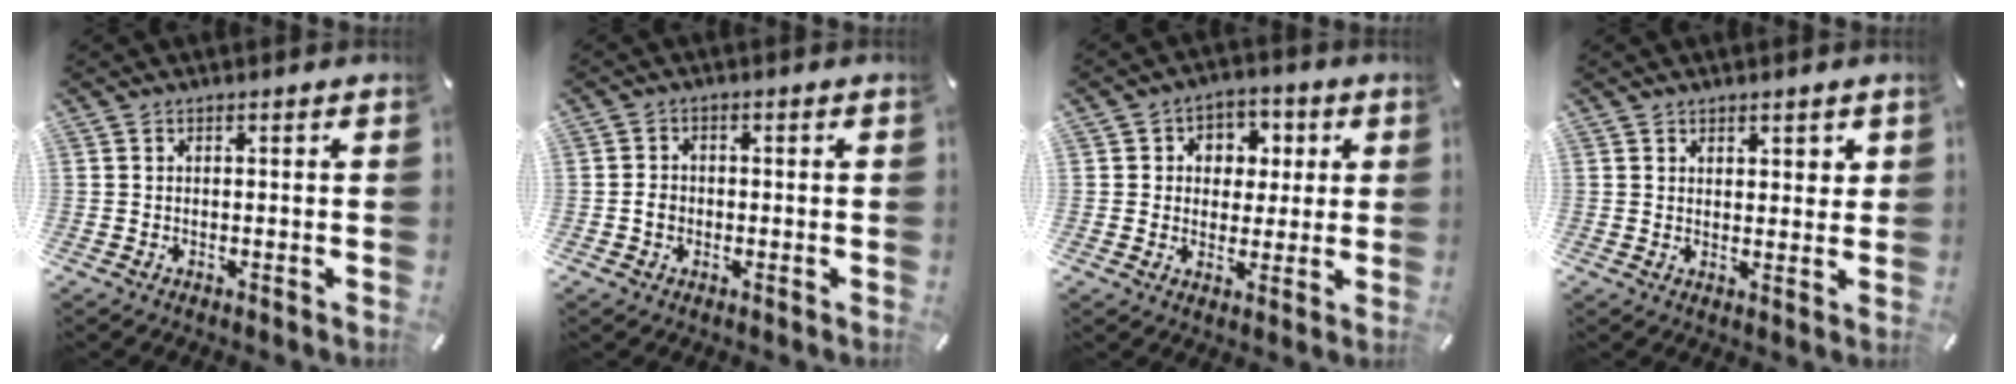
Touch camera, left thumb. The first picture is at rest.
{"total": 2.8, "force": [-0.7, 2.3, 1.4], "torque": [-0.025, 0.006, -0.013]}
{"total": 7.0, "force": [0.7, 6.6, 2.0], "torque": [-0.029, 0.000, 0.009]}
{"total": 2.7, "force": [2.0, 1.8, 0.4], "torque": [0.005, -0.007, 0.034]}